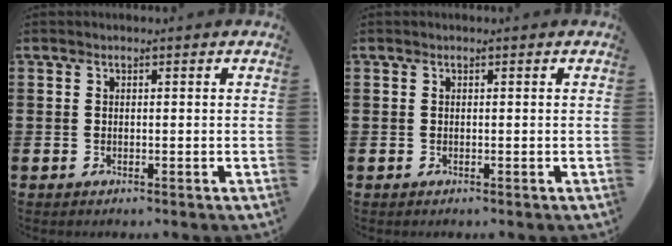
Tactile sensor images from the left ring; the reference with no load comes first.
{"total": 0.0}